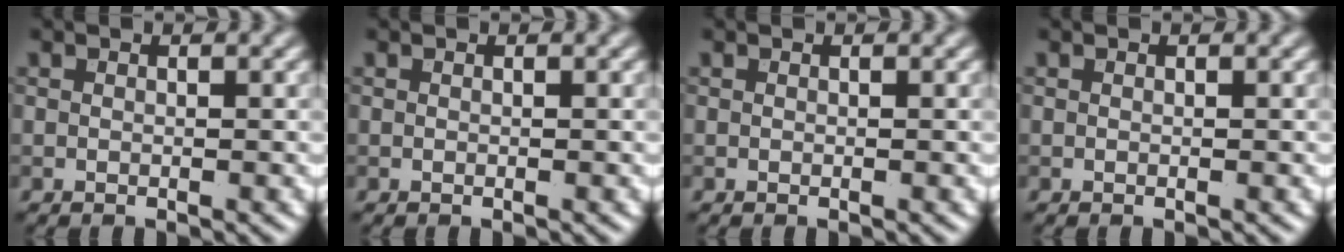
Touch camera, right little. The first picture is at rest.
{"total": 0.0}
{"total": 0.0}
{"total": 0.0}